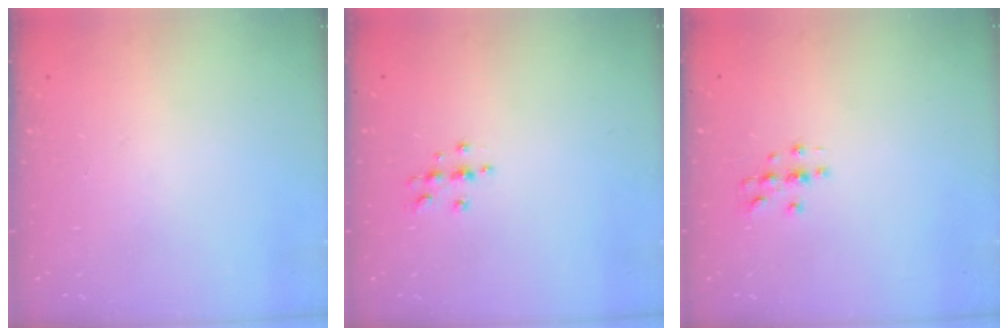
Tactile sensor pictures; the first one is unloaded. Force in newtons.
{"total": 6.3, "press": 6.3, "slide": 0.8}
{"total": 3.2, "press": 3.2, "slide": 0.3}